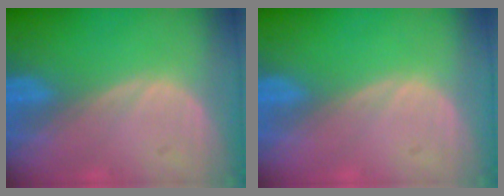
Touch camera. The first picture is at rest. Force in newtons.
{"total": 0.0}